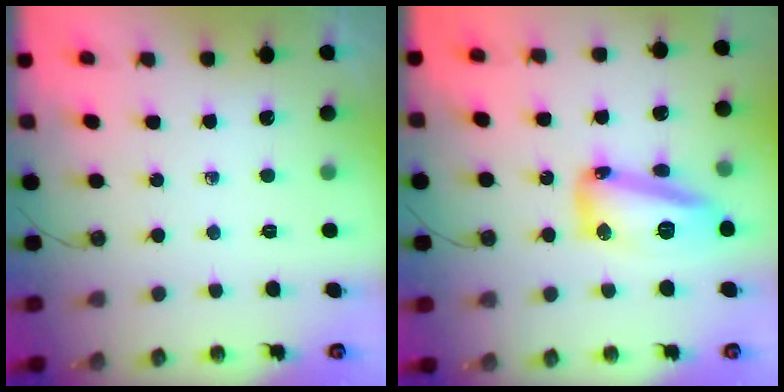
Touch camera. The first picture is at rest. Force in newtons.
{"total": 14.2, "press": 14.1, "slide": 1.5}